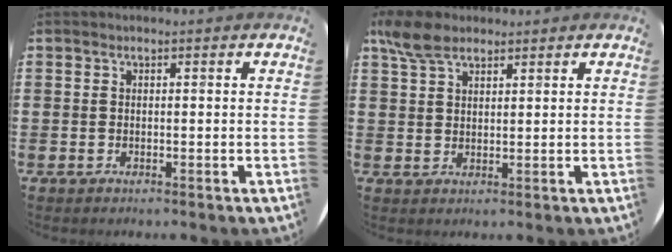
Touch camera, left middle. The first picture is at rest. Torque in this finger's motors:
{"motor_torque": [0.87, -0.66, 0.18, 0.03]}